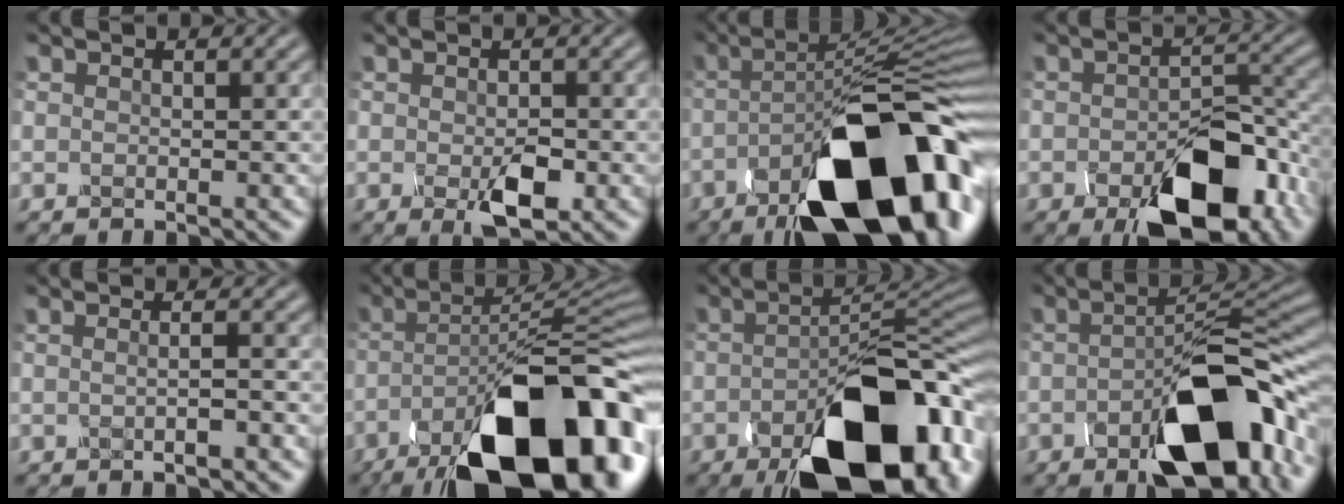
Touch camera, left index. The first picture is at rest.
{"total": 3.5, "force": [-1.2, 1.7, 2.9], "torque": [-0.056, -0.003, -0.017]}
{"total": 16.0, "force": [-8.2, 5.5, 12.5], "torque": [-0.180, 0.006, -0.138]}
{"total": 9.6, "force": [-4.9, 4.5, 6.9], "torque": [-0.101, 0.001, -0.068]}
{"total": 2.1, "force": [-0.4, 0.8, 1.9], "torque": [0.000, 0.003, -0.021]}
{"total": 17.6, "force": [-10.1, 6.5, 12.9], "torque": [-0.181, 0.009, -0.166]}
{"total": 14.9, "force": [-7.4, 6.6, 11.2], "torque": [-0.155, -0.015, -0.110]}
{"total": 12.1, "force": [-5.4, 5.0, 9.7], "torque": [-0.145, -0.001, -0.081]}